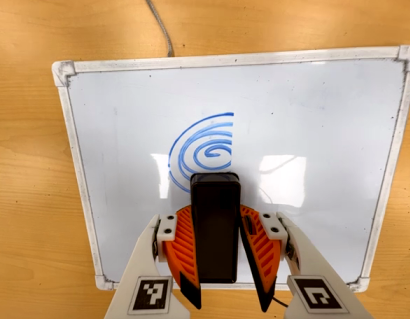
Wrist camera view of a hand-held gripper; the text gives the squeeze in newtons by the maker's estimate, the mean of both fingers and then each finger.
{"total": 7.9, "left": 6.8, "right": 9.1}